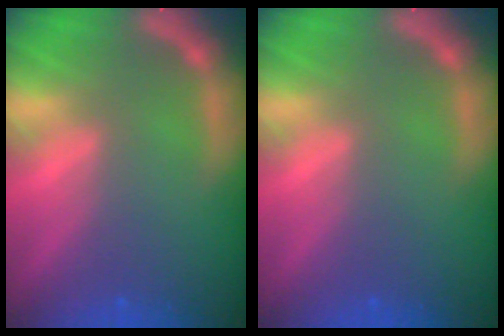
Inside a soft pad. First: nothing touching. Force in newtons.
{"total": 0.0}